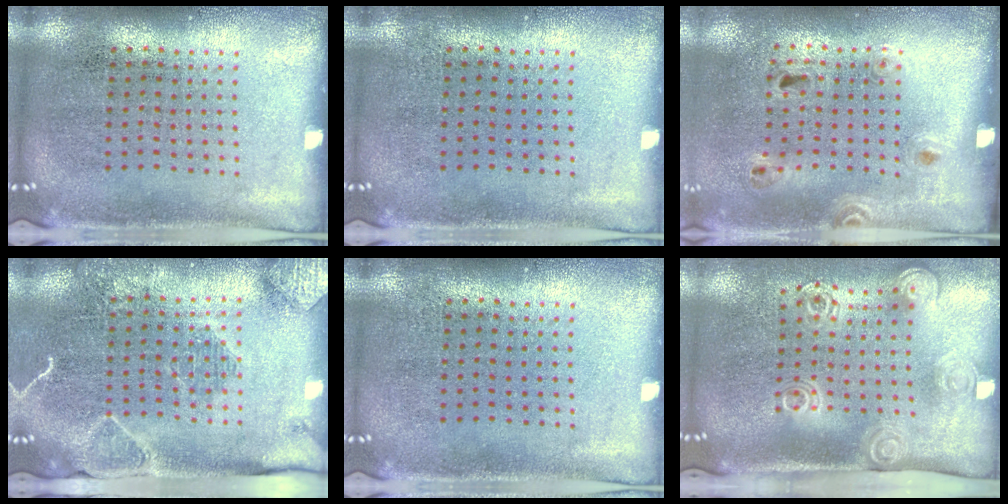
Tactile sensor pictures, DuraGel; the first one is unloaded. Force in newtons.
{"total": 0.0}
{"total": 1.3, "press": 0.8, "slide": 1.1}
{"total": 2.0, "press": 1.9, "slide": 0.3}
{"total": 0.0}
{"total": 2.0, "press": 1.4, "slide": 1.5}